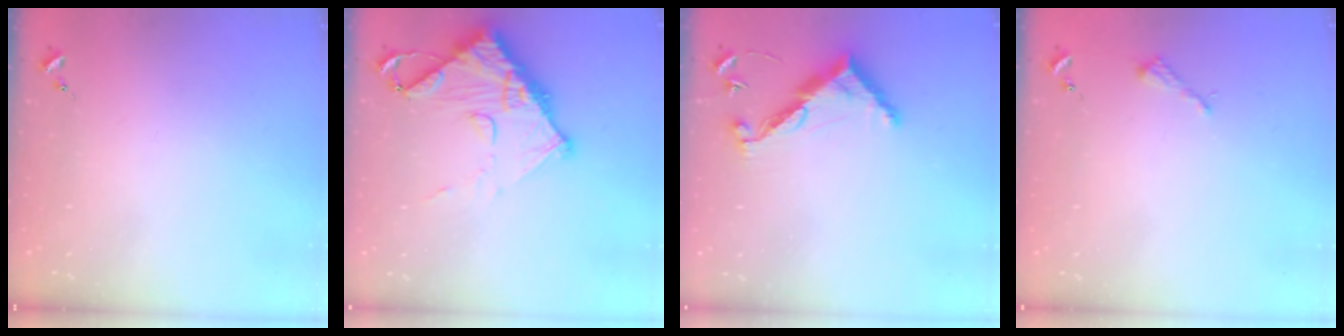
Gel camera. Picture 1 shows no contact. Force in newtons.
{"total": 14.0, "press": 13.9, "slide": 1.3}
{"total": 10.6, "press": 10.6, "slide": 0.4}
{"total": 2.6, "press": 2.6, "slide": 0.3}